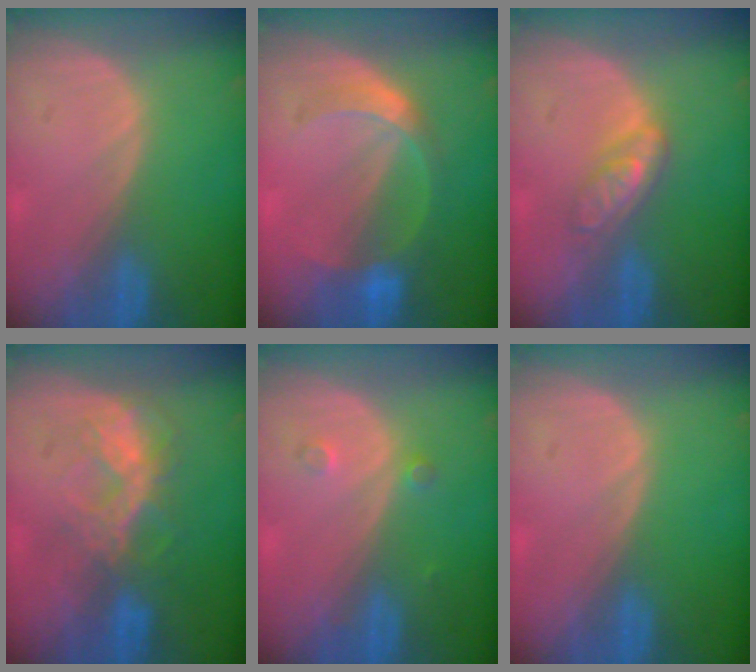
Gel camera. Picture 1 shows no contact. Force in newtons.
{"total": 5.9, "press": 5.2, "slide": 2.8}
{"total": 4.5, "press": 4.0, "slide": 2.0}
{"total": 6.5, "press": 6.5, "slide": 0.3}
{"total": 1.9, "press": 1.6, "slide": 1.0}
{"total": 0.0}